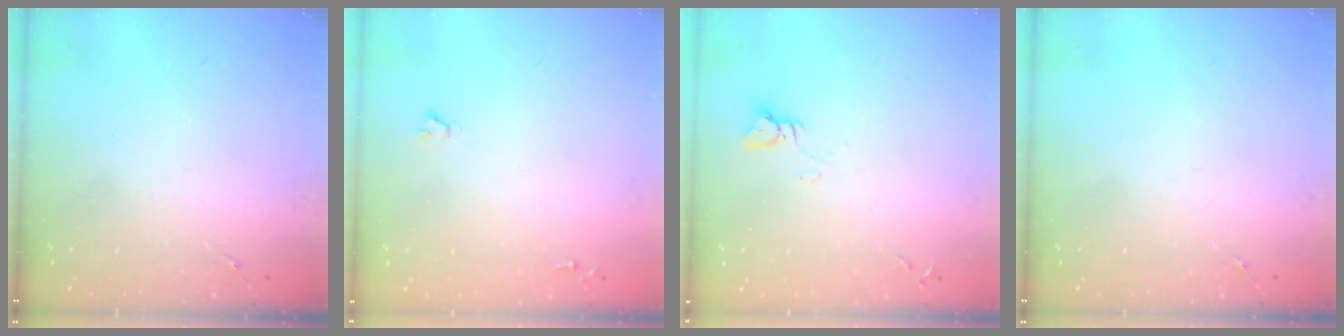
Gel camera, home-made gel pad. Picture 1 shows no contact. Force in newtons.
{"total": 1.6, "press": 1.6, "slide": 0.1}
{"total": 3.8, "press": 3.8, "slide": 0.5}
{"total": 0.0}